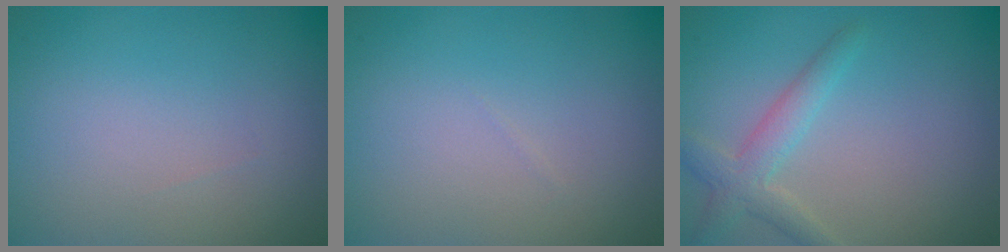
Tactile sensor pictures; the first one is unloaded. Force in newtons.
{"total": 0.0}
{"total": 2.8, "press": 2.8, "slide": 0.1}